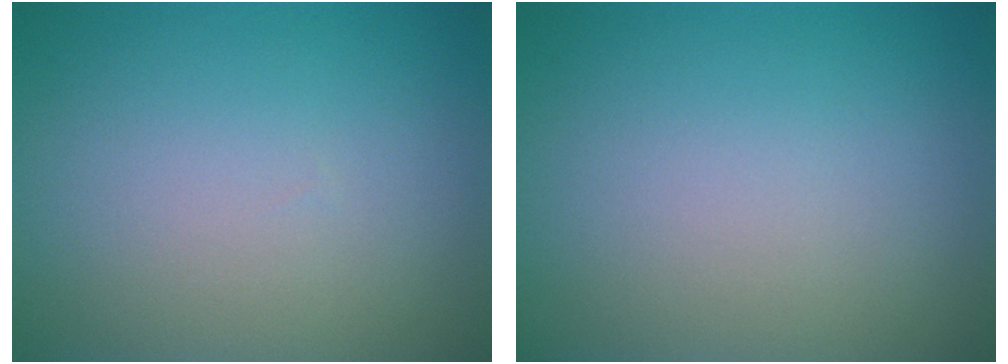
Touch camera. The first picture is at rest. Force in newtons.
{"total": 0.0}